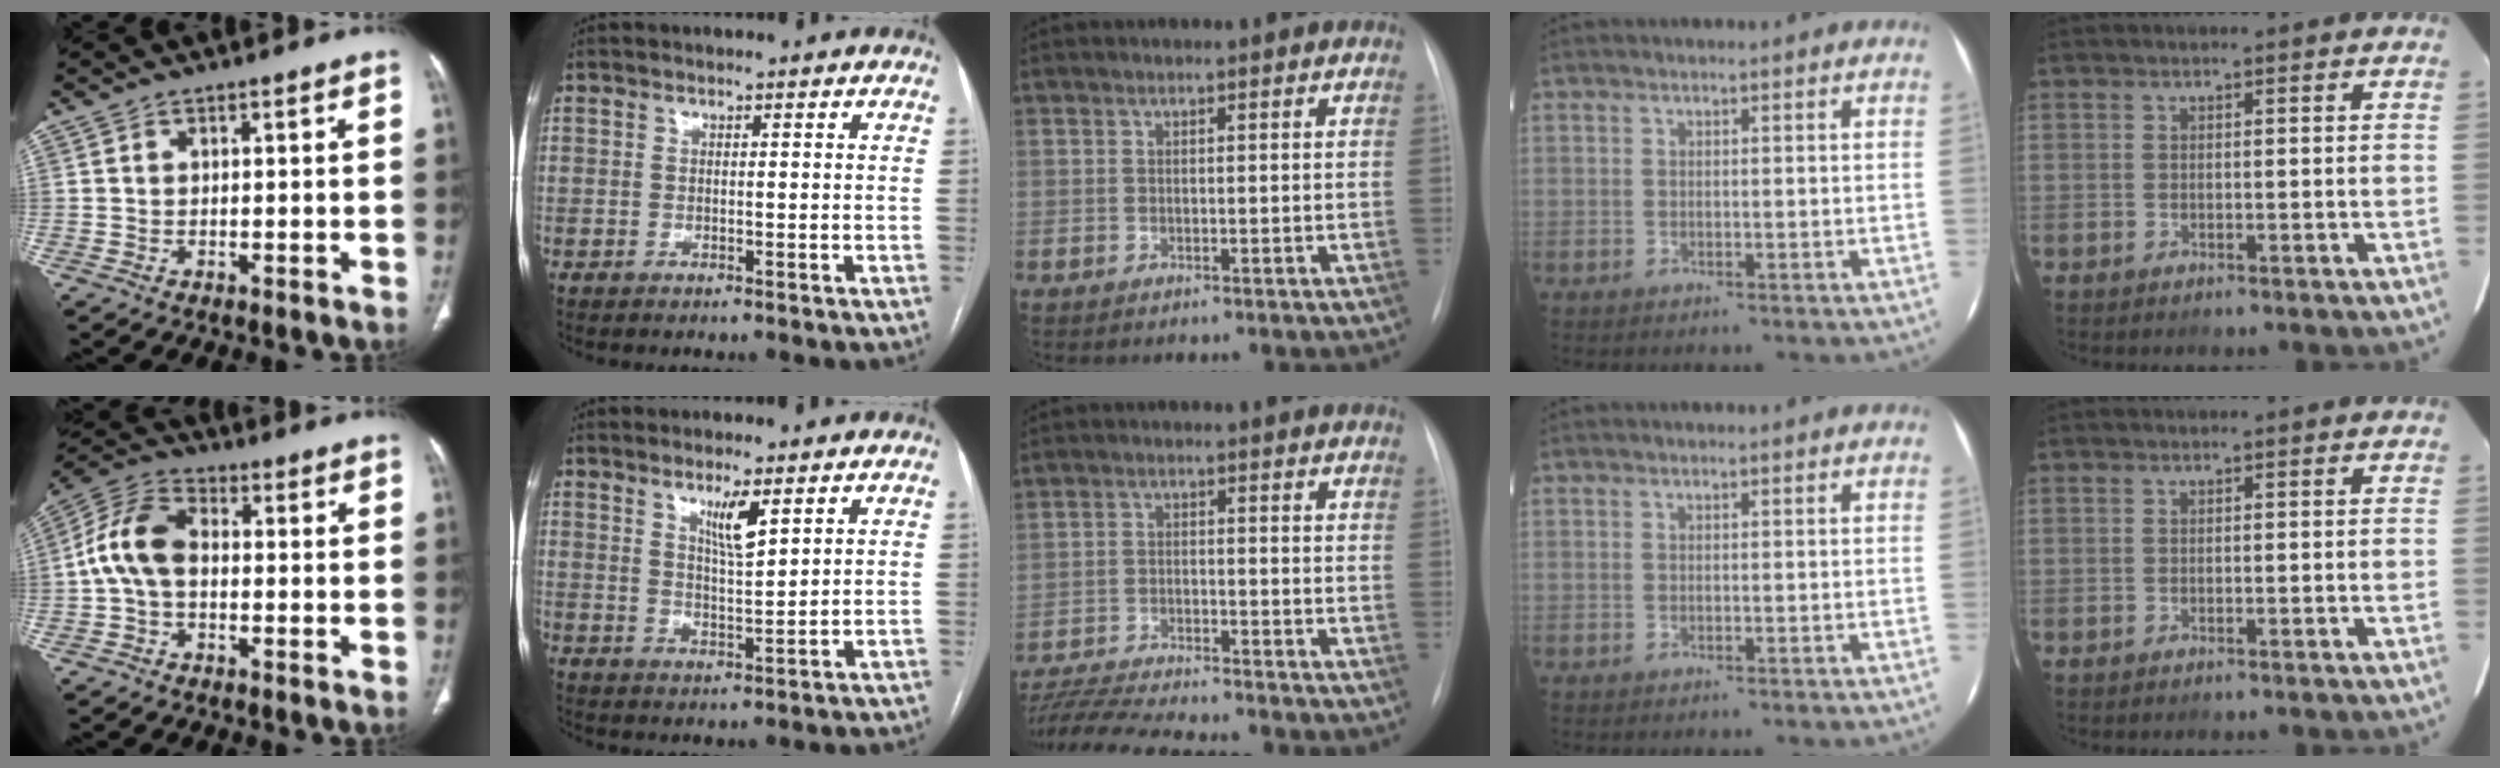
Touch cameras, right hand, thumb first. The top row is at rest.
{"thumb": {"total": 10.0, "force": [-0.5, 6.4, 7.6], "torque": [-0.147, 0.028, -0.022]}, "index": {"total": 4.7, "force": [2.6, 0.5, 3.9], "torque": [-0.068, -0.009, 0.050]}, "middle": {"total": 14.4, "force": [-13.2, 0.9, 5.7], "torque": [-0.104, -0.013, -0.209]}}